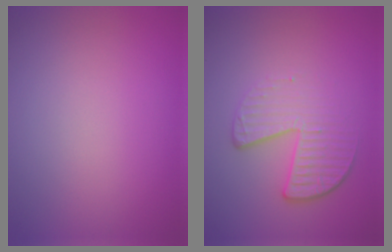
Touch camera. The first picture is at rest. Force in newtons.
{"total": 4.4, "press": 2.9, "slide": 3.3}